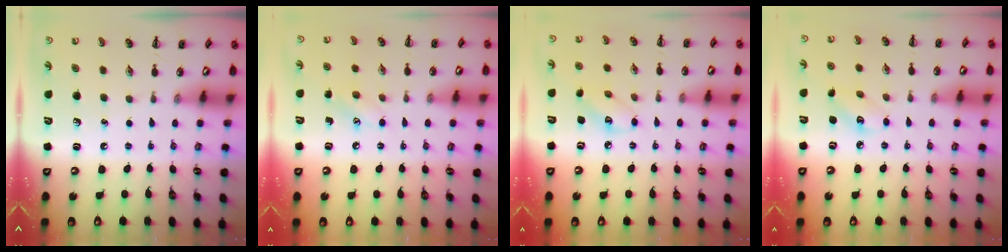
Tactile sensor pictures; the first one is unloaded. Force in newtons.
{"total": 6.8, "press": 6.5, "slide": 1.7}
{"total": 4.4, "press": 4.3, "slide": 0.9}
{"total": 3.7, "press": 3.6, "slide": 0.6}